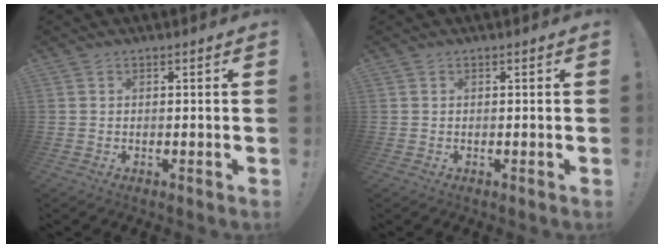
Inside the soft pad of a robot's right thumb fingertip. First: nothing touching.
{"total": 0.0}